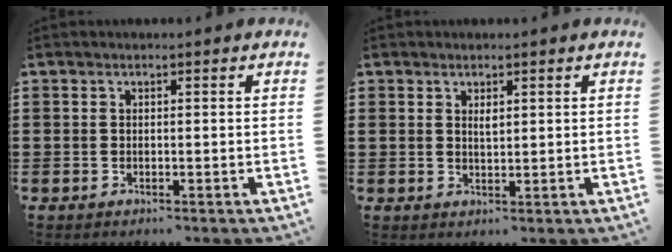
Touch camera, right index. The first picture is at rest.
{"total": 1.3, "force": [0.8, 0.5, 1.0], "torque": [-0.021, 0.002, 0.013]}